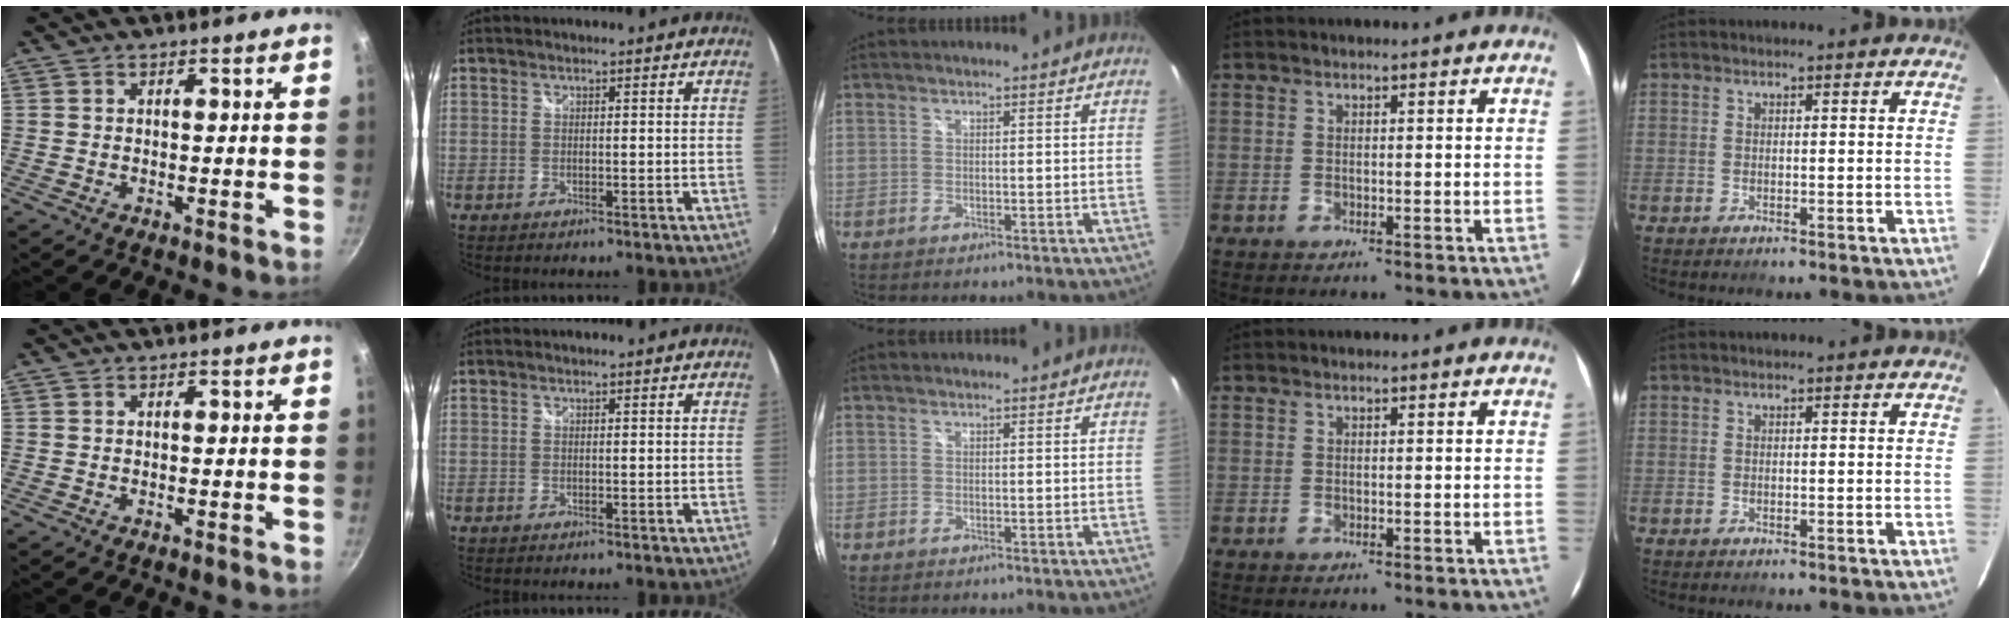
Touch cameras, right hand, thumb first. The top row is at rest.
{}